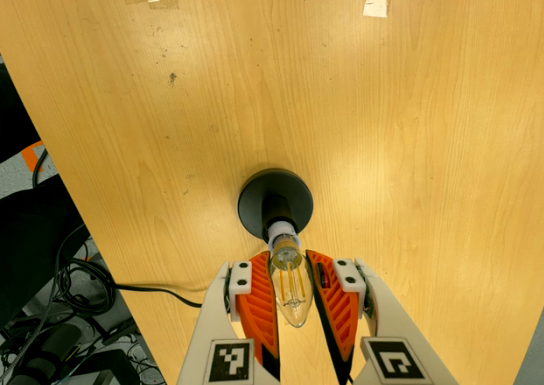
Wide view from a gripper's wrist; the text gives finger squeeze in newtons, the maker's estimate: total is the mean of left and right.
{"total": 14.8, "left": 14.3, "right": 15.3}